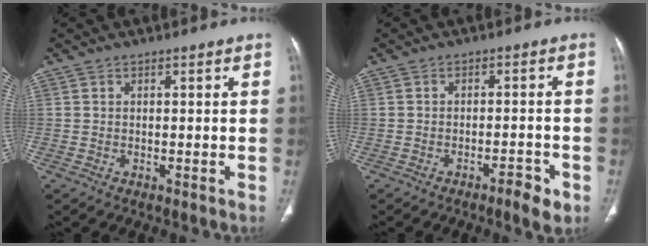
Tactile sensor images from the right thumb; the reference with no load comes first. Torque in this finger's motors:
{"motor_torque": [0.32, 0.50, -0.12, 0.05, 0.15]}